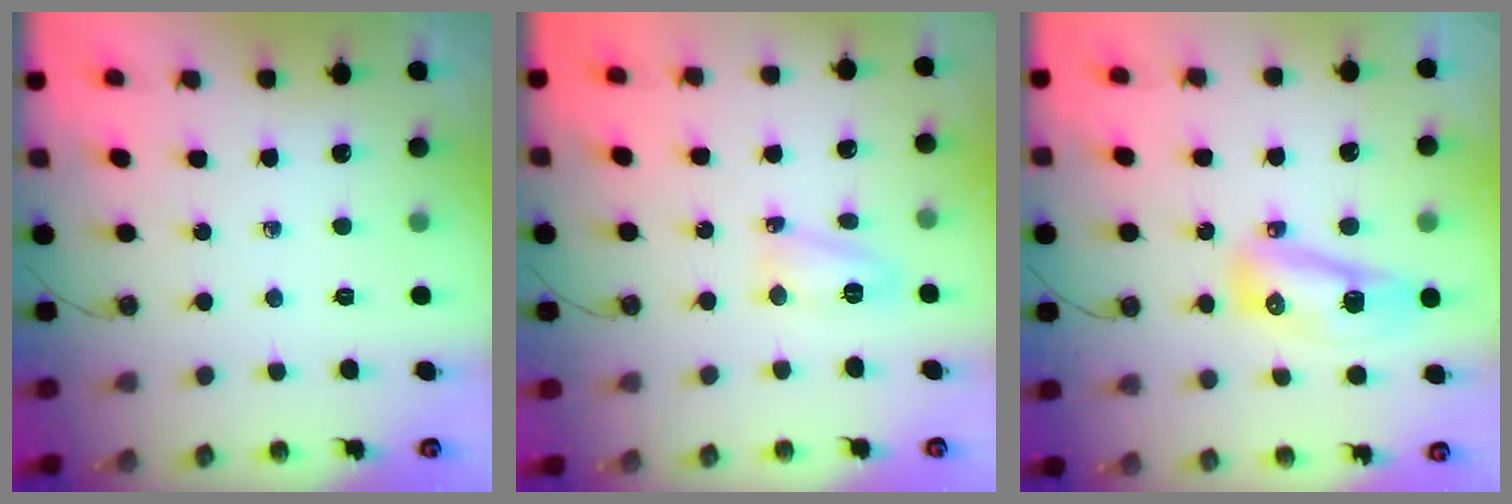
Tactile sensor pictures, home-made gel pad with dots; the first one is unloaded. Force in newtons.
{"total": 9.2, "press": 6.1, "slide": 6.8}
{"total": 10.6, "press": 10.5, "slide": 1.4}